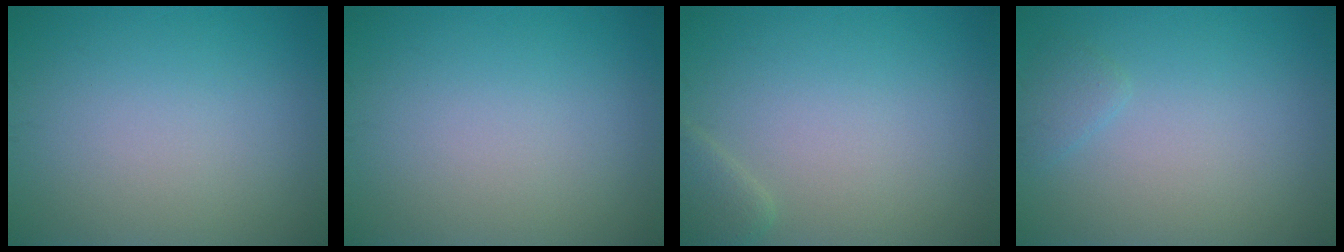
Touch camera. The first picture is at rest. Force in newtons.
{"total": 0.0}
{"total": 1.6, "press": 1.6, "slide": 0.1}
{"total": 1.0, "press": 1.0, "slide": 0.1}